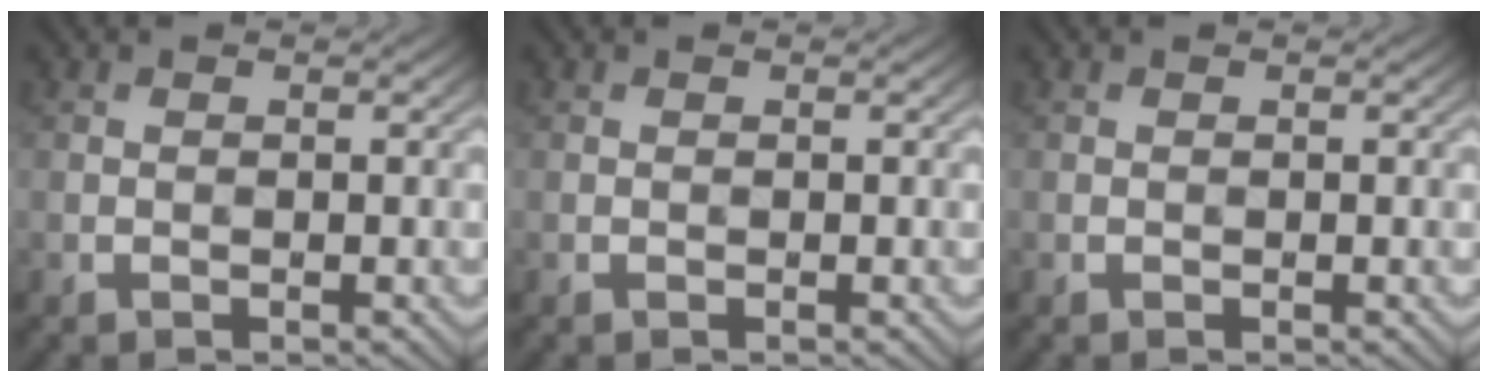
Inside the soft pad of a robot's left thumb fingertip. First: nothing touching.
{"total": 0.0}
{"total": 0.0}